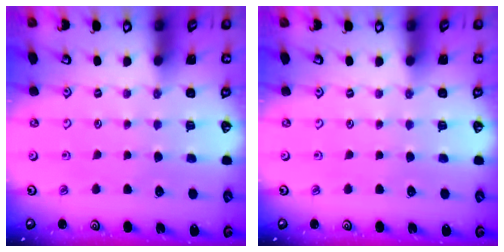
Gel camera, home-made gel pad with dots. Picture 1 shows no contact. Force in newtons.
{"total": 0.0}